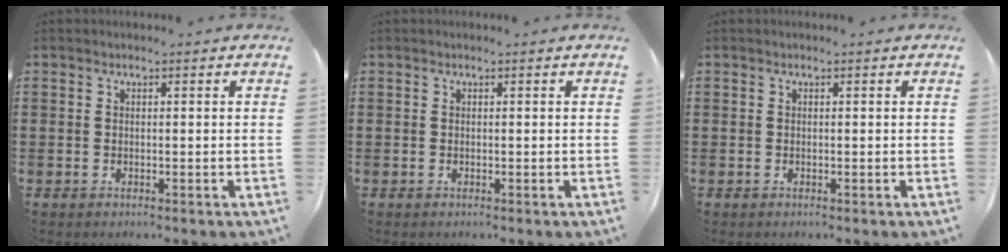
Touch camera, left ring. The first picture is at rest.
{"total": 0.0}
{"total": 0.0}